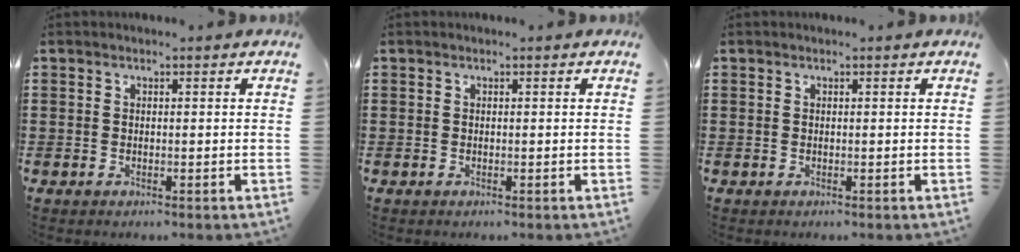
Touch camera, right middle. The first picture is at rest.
{"total": 0.0}
{"total": 0.0}